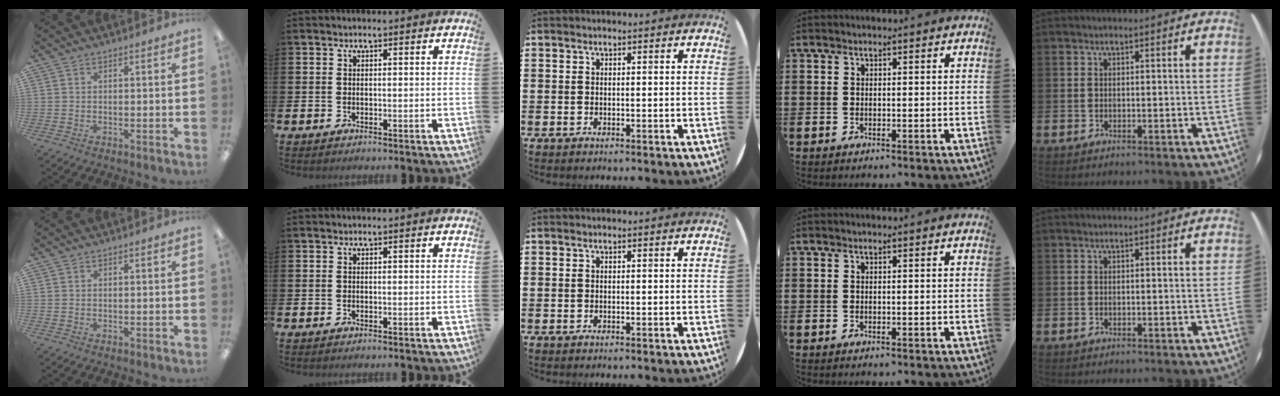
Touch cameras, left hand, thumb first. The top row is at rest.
{}